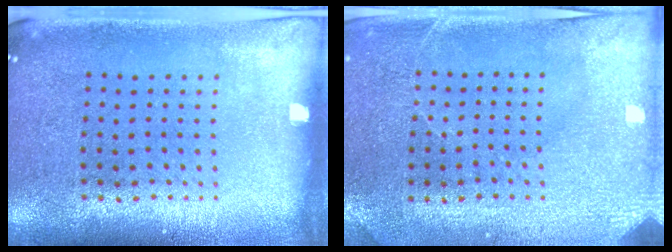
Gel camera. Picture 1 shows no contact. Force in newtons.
{"total": 2.9, "press": 2.7, "slide": 1.0}